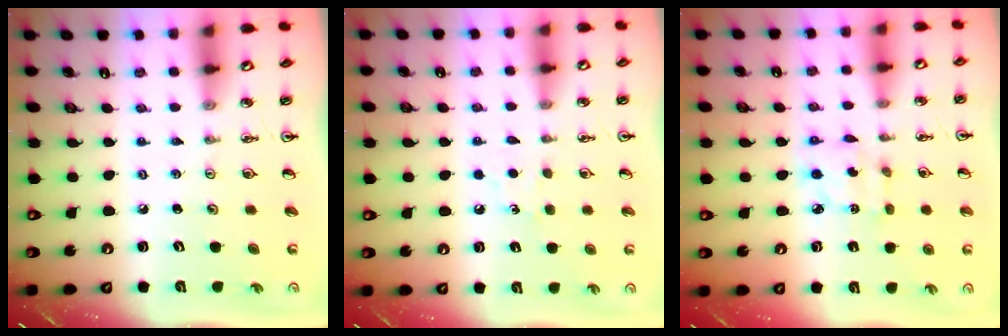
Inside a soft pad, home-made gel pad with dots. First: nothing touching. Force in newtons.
{"total": 5.7, "press": 5.7, "slide": 0.8}
{"total": 3.7, "press": 3.7, "slide": 0.1}